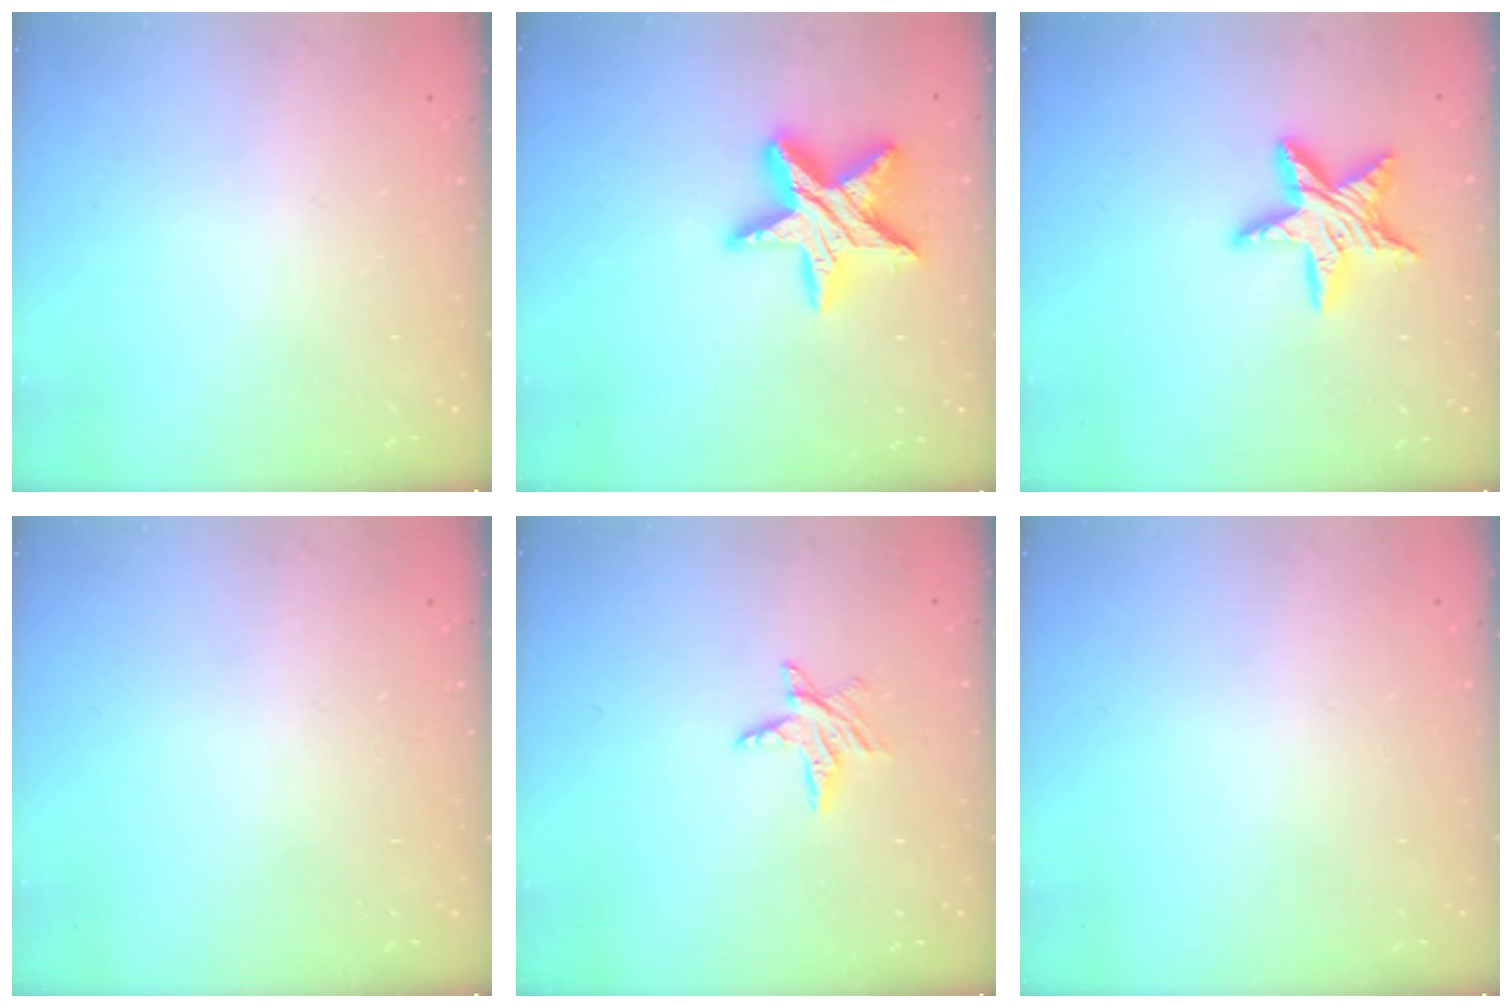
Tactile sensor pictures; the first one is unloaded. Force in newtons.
{"total": 17.4, "press": 17.4, "slide": 0.8}
{"total": 13.9, "press": 13.9, "slide": 1.0}
{"total": 0.0}
{"total": 5.9, "press": 5.9, "slide": 0.4}
{"total": 0.0}